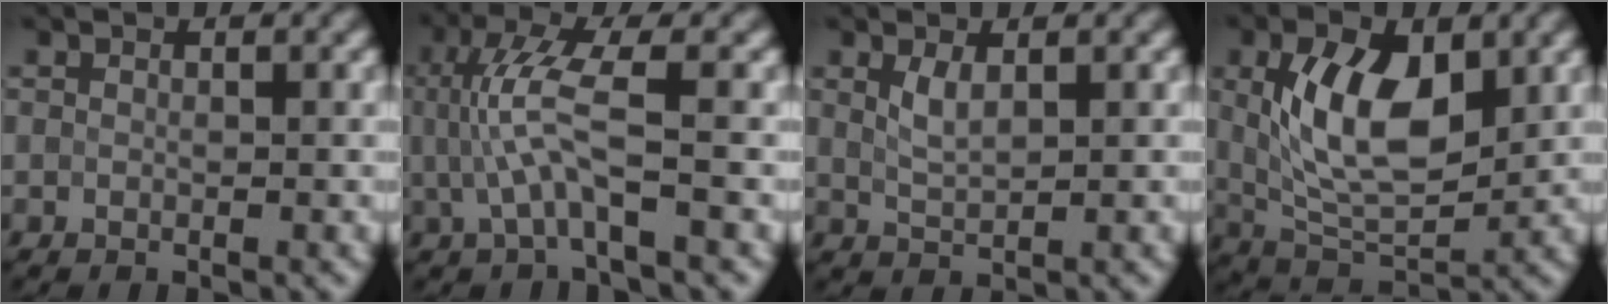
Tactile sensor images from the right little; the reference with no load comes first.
{"total": 4.9, "force": [0.2, 0.9, 4.8], "torque": [-0.113, 0.004, 0.006]}
{"total": 1.9, "force": [0.9, 0.7, 1.5], "torque": [-0.037, 0.001, 0.022]}
{"total": 8.2, "force": [1.9, 4.1, 6.8], "torque": [-0.135, 0.004, 0.037]}